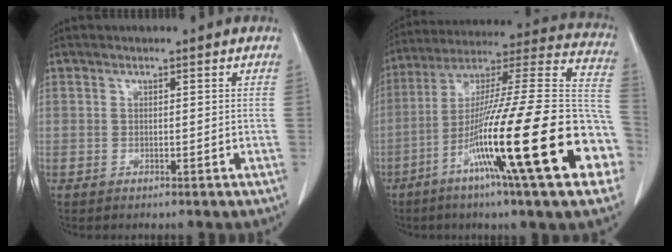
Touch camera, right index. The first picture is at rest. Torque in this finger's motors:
{"motor_torque": [1.32, -0.58, 0.88, 0.21]}